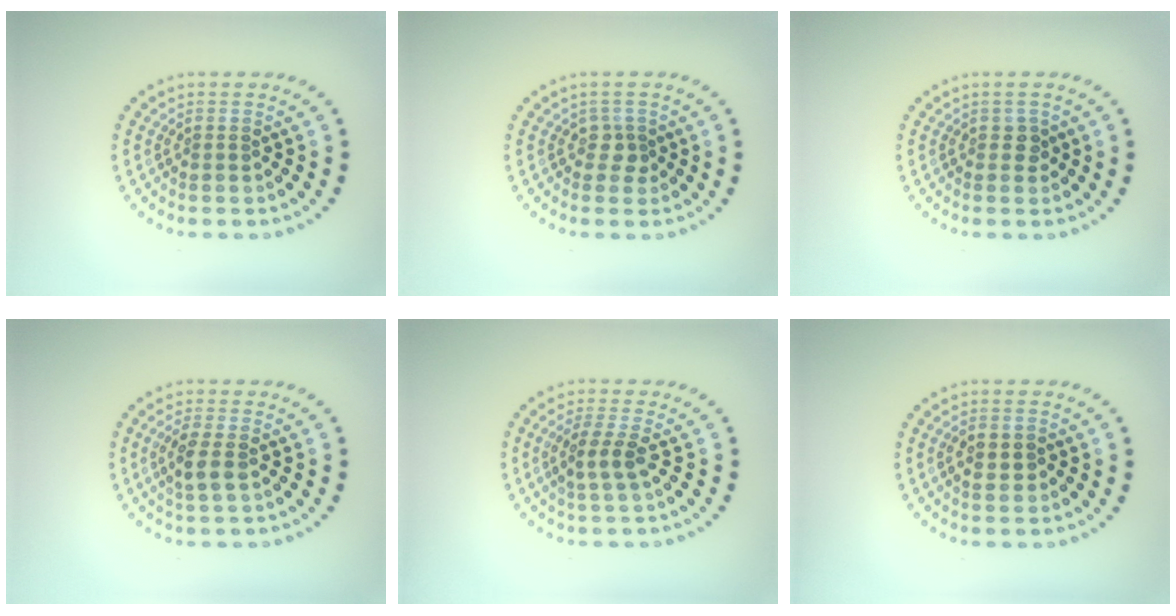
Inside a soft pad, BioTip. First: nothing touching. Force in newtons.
{"total": 1.3, "press": 1.0, "slide": 0.9}
{"total": 0.8, "press": 0.8, "slide": 0.3}
{"total": 2.3, "press": 2.1, "slide": 0.9}
{"total": 2.2, "press": 2.0, "slide": 1.0}
{"total": 1.5, "press": 1.5, "slide": 0.2}